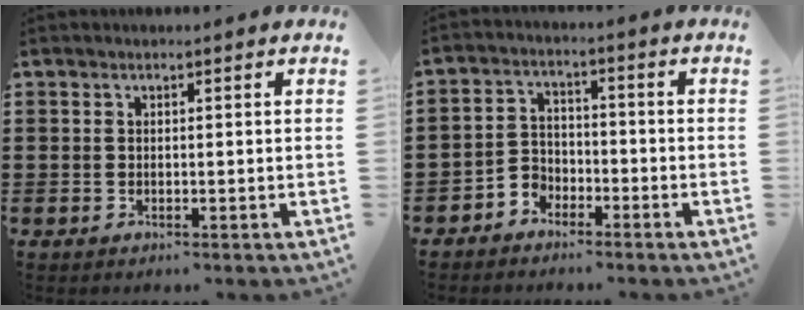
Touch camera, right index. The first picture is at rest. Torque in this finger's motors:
{"motor_torque": [1.25, 0.89, 0.25, 0.00]}